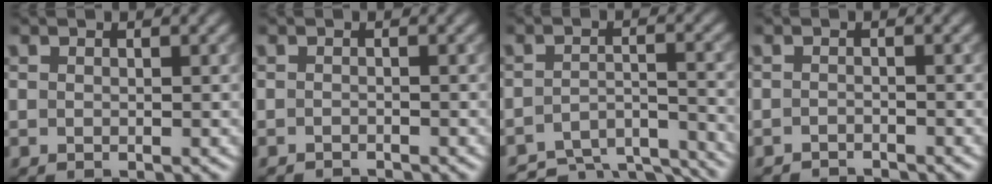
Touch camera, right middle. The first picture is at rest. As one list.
[{"total": 1.3, "force": [-1.2, 0.1, 0.1], "torque": [0.001, -0.006, -0.021]}, {"total": 8.4, "force": [-7.8, 2.2, 2.4], "torque": [-0.041, -0.008, -0.104]}, {"total": 1.8, "force": [-1.8, 0.2, 0.3], "torque": [0.001, -0.005, -0.030]}]